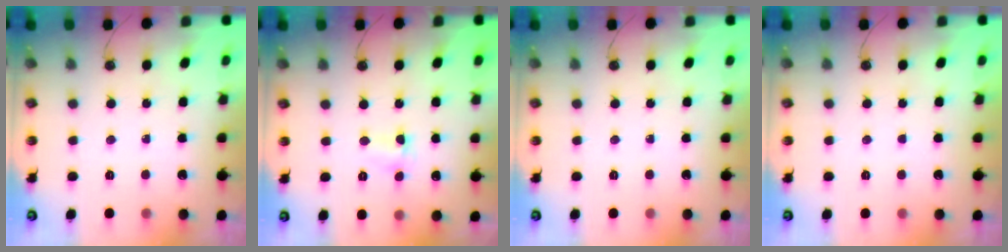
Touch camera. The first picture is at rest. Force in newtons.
{"total": 1.7, "press": 1.6, "slide": 0.6}
{"total": 0.0}
{"total": 0.0}